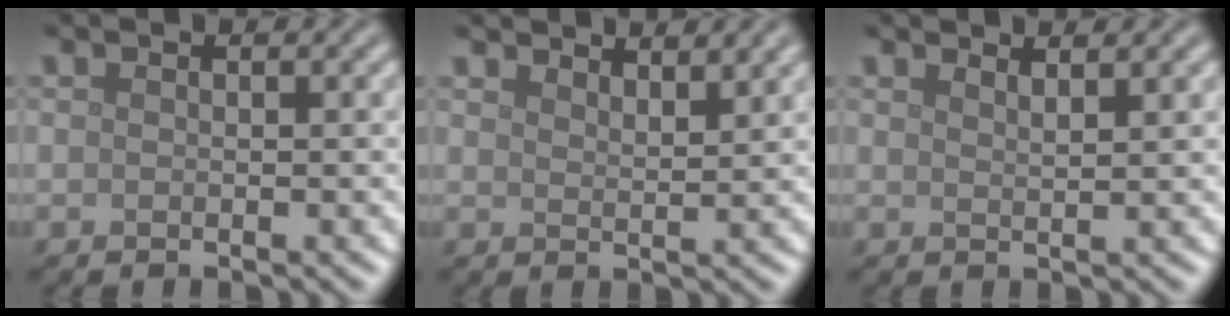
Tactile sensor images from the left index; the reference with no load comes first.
{"total": 4.9, "force": [4.4, 1.1, 1.8], "torque": [-0.017, 0.009, 0.050]}
{"total": 1.9, "force": [1.7, 0.5, 0.8], "torque": [-0.003, 0.007, 0.016]}